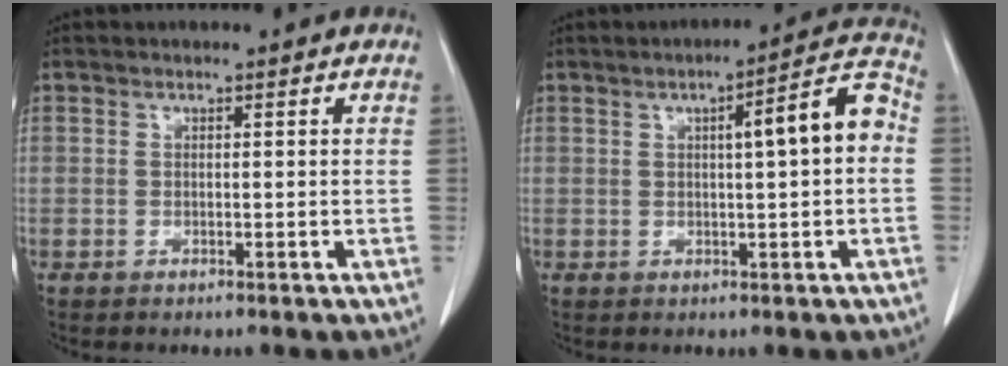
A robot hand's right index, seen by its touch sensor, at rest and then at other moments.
{"total": 8.0, "force": [0.9, 1.0, 7.9], "torque": [-0.107, 0.023, 0.007]}